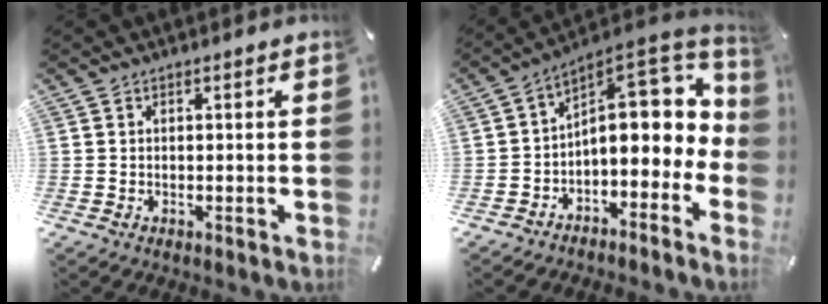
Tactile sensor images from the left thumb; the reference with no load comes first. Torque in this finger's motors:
{"motor_torque": [0.03, 1.29, 1.09, 0.91, 0.31]}